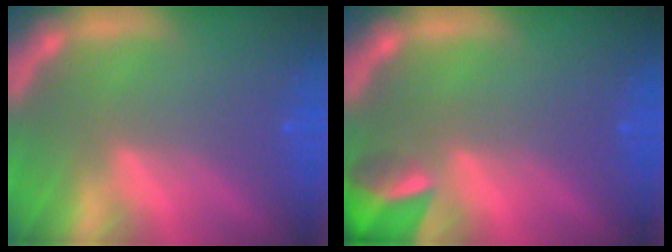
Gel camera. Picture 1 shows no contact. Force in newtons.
{"total": 3.9}